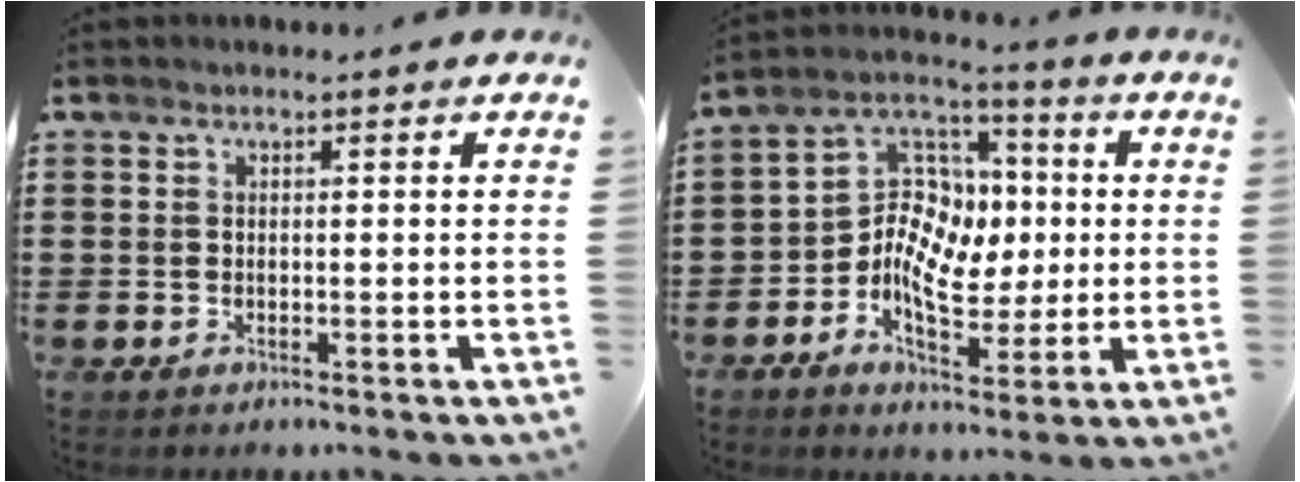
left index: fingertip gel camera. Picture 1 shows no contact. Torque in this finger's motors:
{"motor_torque": [1.37, 0.77, 1.05, 0.21]}